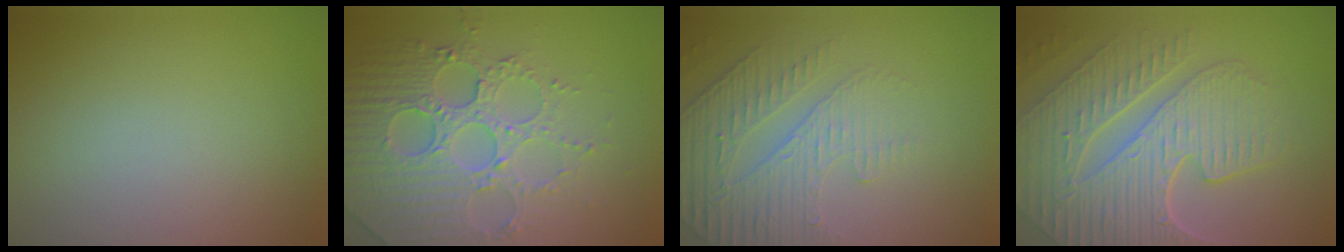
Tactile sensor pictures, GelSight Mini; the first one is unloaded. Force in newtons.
{"total": 6.3, "press": 5.6, "slide": 3.0}
{"total": 4.9, "press": 3.3, "slide": 3.6}
{"total": 9.9, "press": 6.7, "slide": 7.3}